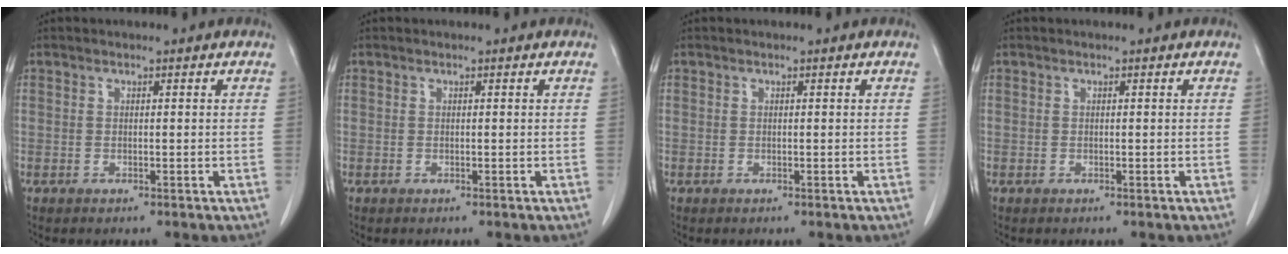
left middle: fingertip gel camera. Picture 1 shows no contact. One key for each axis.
{"total": 0.0}
{"total": 0.0}
{"total": 0.0}